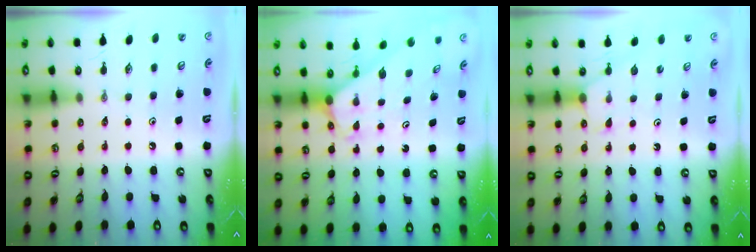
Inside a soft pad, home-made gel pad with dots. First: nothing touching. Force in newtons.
{"total": 2.0, "press": 2.0, "slide": 0.1}
{"total": 2.9, "press": 2.9, "slide": 0.3}